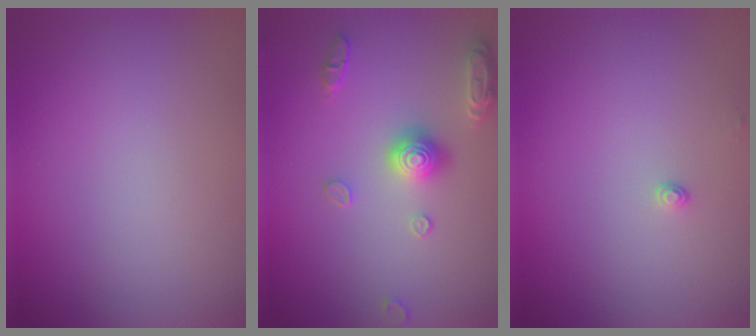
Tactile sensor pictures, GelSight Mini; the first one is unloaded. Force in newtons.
{"total": 3.2, "press": 3.2, "slide": 0.4}
{"total": 0.8, "press": 0.8, "slide": 0.0}